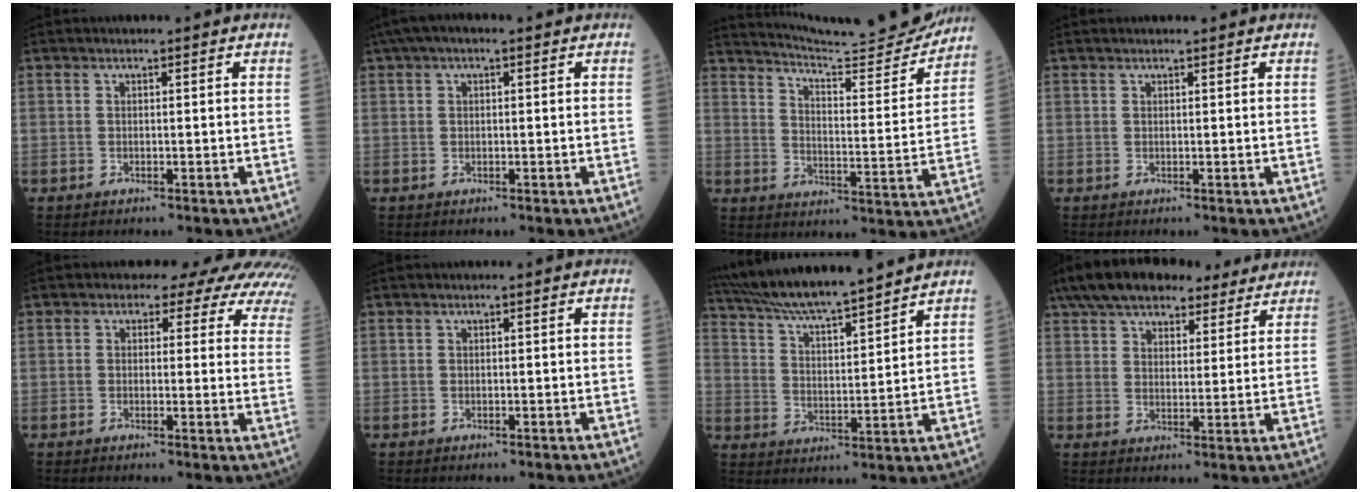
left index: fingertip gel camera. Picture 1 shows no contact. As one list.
[{"total": 3.7, "force": [2.1, 1.5, 2.7], "torque": [-0.058, 0.036, 0.035]}, {"total": 18.3, "force": [17.7, -0.5, 4.9], "torque": [-0.086, -0.070, 0.236]}, {"total": 1.2, "force": [1.2, 0.2, 0.1], "torque": [-0.009, 0.006, 0.016]}, {"total": 13.4, "force": [11.8, 4.9, 3.9], "torque": [-0.024, -0.016, 0.098]}, {"total": 0.0}, {"total": 17.0, "force": [15.3, 0.5, 7.3], "torque": [-0.134, 0.017, 0.255]}, {"total": 18.4, "force": [15.1, 6.8, 8.2], "torque": [-0.142, 0.057, 0.217]}]